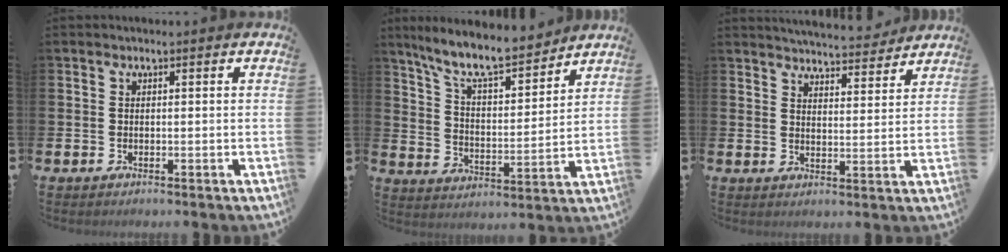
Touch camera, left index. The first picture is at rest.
{"total": 10.1, "force": [9.0, 1.8, 4.1], "torque": [-0.112, -0.058, 0.158]}
{"total": 5.4, "force": [5.3, 0.5, 0.3], "torque": [-0.013, -0.039, 0.094]}